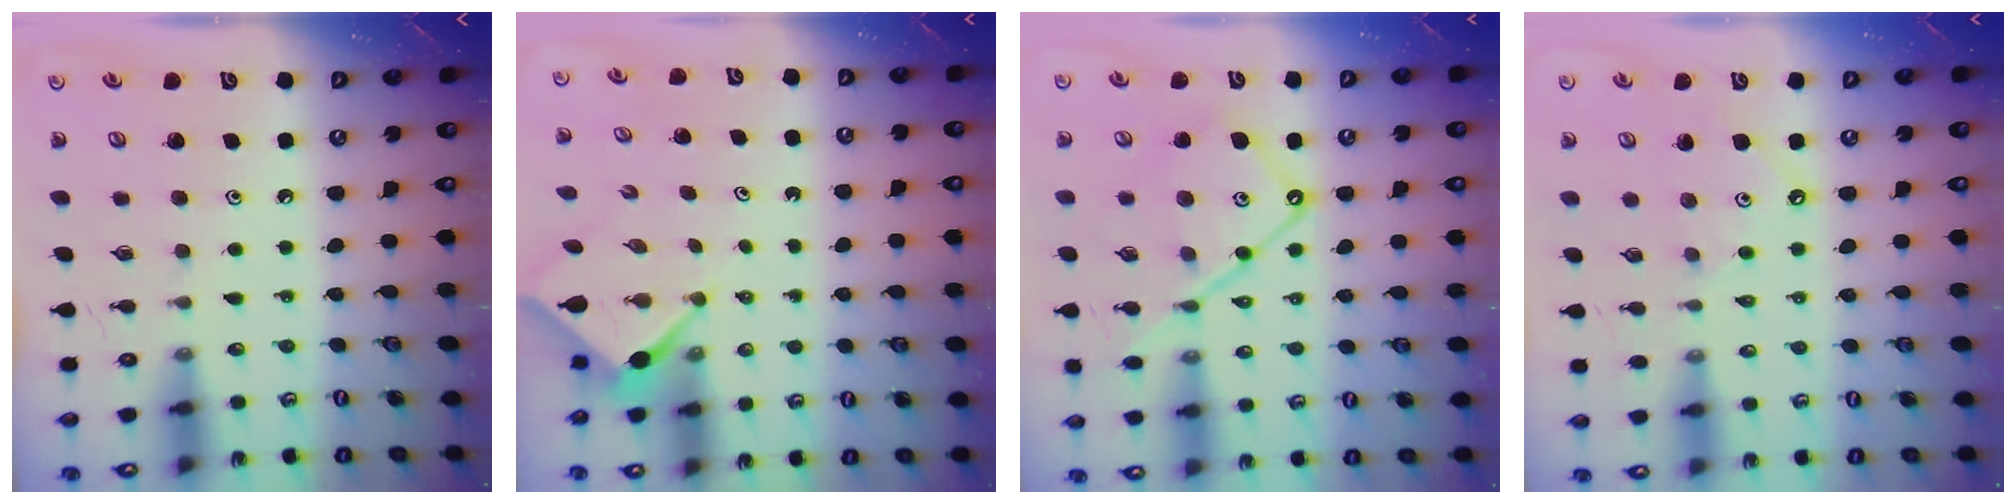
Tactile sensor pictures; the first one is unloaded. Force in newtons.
{"total": 2.4, "press": 2.4, "slide": 0.3}
{"total": 14.6, "press": 14.5, "slide": 1.2}
{"total": 2.1, "press": 2.1, "slide": 0.3}